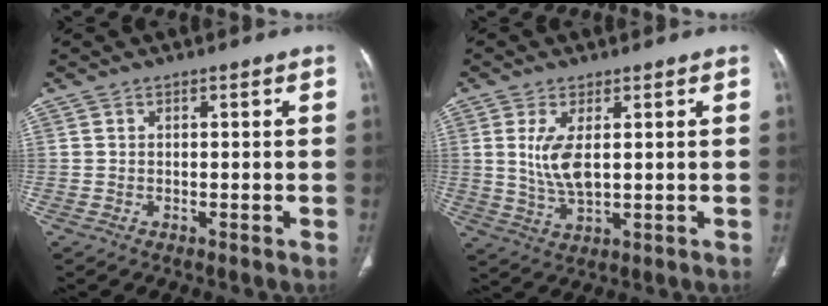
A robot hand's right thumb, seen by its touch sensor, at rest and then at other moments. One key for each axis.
{"total": 7.0, "fx": 1.2, "fy": 2.9, "fz": 6.2, "tx": -0.135, "ty": -0.014, "tz": 0.032}